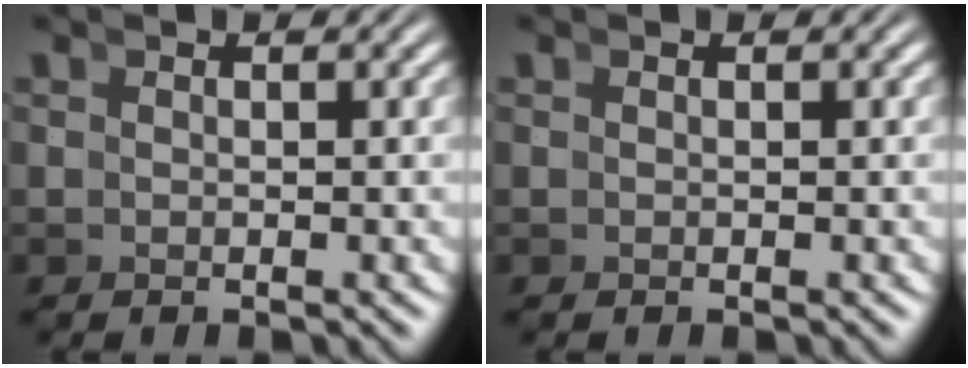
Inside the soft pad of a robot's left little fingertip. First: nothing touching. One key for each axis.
{"total": 0.0}